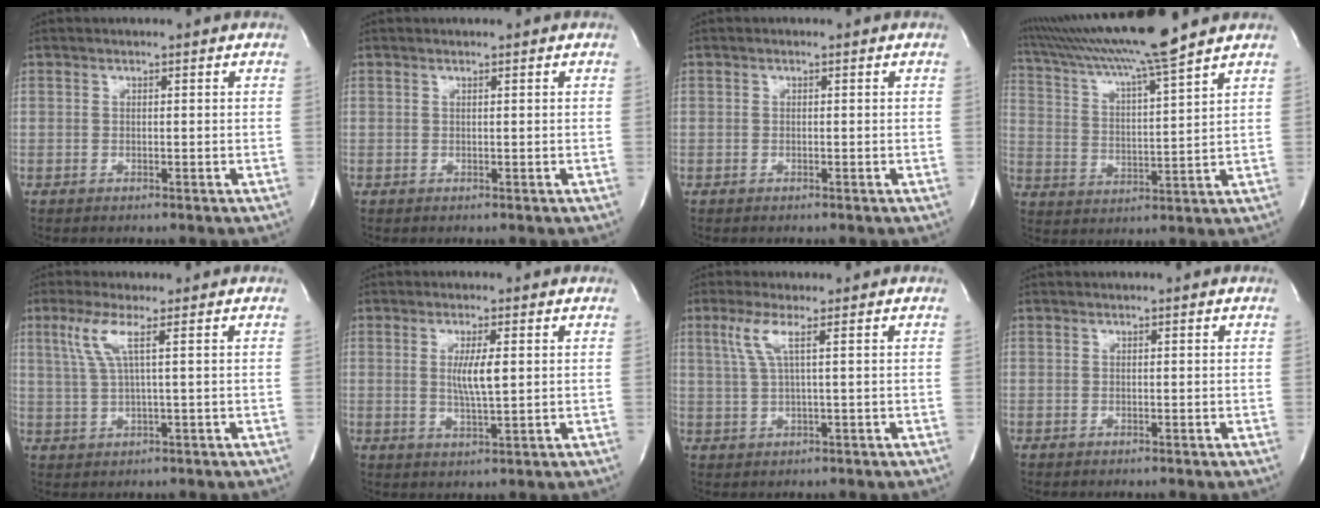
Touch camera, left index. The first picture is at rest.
{"total": 0.0}
{"total": 0.0}
{"total": 15.6, "force": [13.4, -1.7, 7.8], "torque": [-0.148, -0.004, 0.222]}
{"total": 4.5, "force": [1.7, -0.4, 4.1], "torque": [-0.093, 0.000, 0.038]}
{"total": 4.5, "force": [0.5, 0.2, 4.4], "torque": [-0.084, -0.014, 0.010]}
{"total": 3.7, "force": [1.4, -0.4, 3.4], "torque": [-0.083, -0.001, 0.034]}
{"total": 0.0}